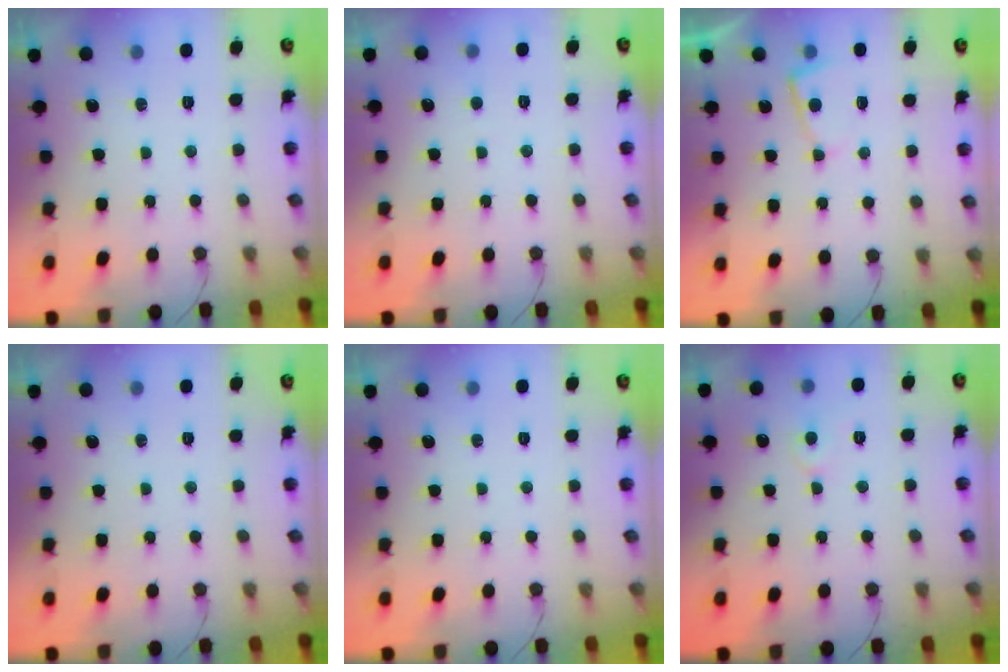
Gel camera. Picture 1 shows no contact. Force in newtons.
{"total": 2.5, "press": 2.5, "slide": 0.2}
{"total": 3.6, "press": 3.6, "slide": 0.4}
{"total": 0.0}
{"total": 0.0}
{"total": 3.8, "press": 3.8, "slide": 0.5}